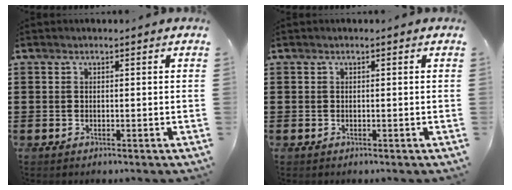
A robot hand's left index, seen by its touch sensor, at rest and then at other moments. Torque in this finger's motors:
{"motor_torque": [-0.27, 0.56, -0.35, -0.18]}